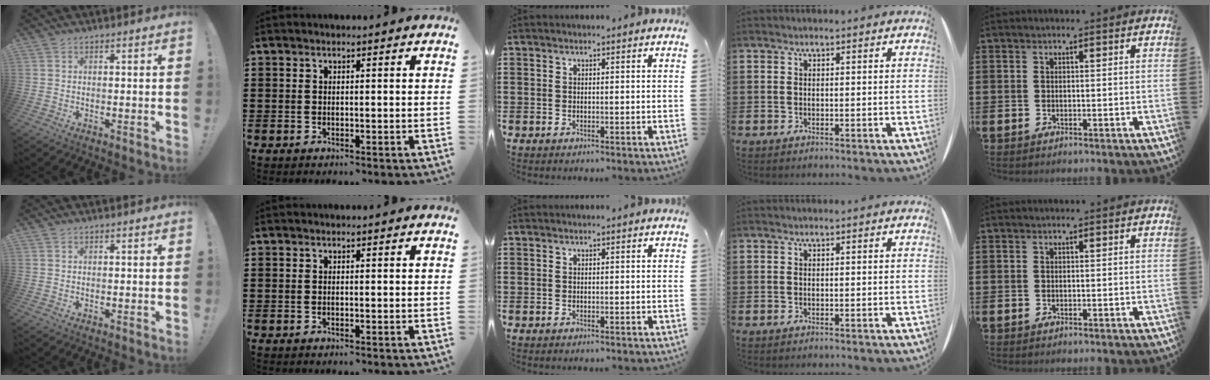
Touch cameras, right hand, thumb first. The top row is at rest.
{}